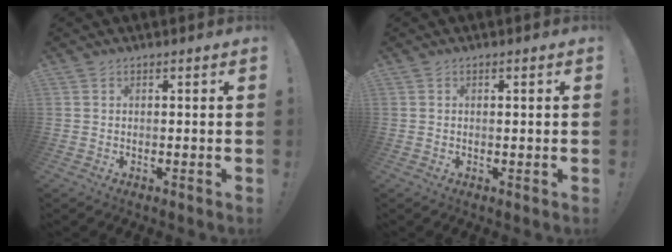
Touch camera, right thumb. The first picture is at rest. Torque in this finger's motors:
{"motor_torque": [-0.18, -0.38, -0.08, 0.17, 0.03]}